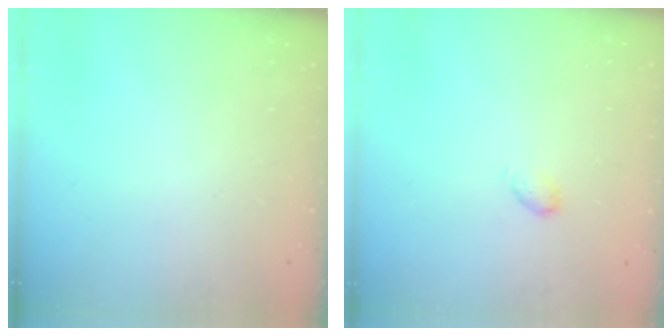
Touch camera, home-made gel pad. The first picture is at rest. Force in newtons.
{"total": 4.2, "press": 4.2, "slide": 0.8}